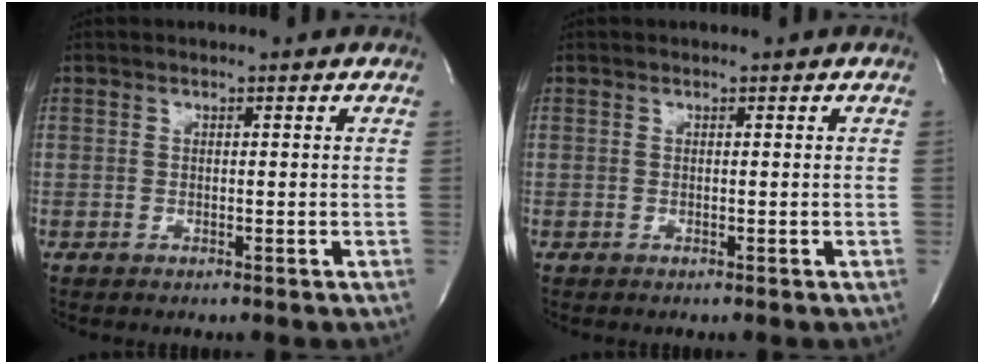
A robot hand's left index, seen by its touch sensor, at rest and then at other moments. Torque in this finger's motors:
{"motor_torque": [-0.14, 0.04, 0.03, 0.02]}